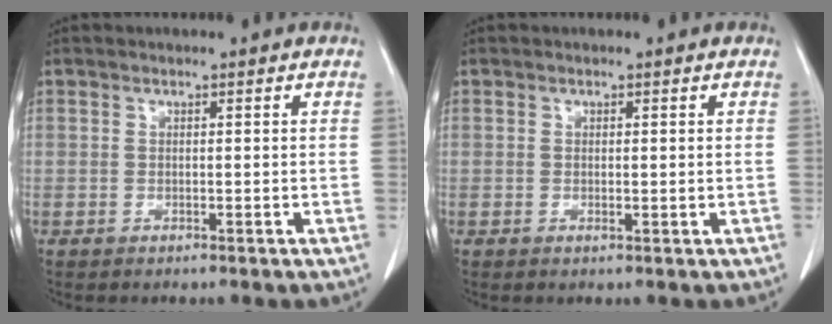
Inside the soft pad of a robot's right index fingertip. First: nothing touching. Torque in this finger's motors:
{"motor_torque": [-0.04, 0.00, -0.02, 0.01]}